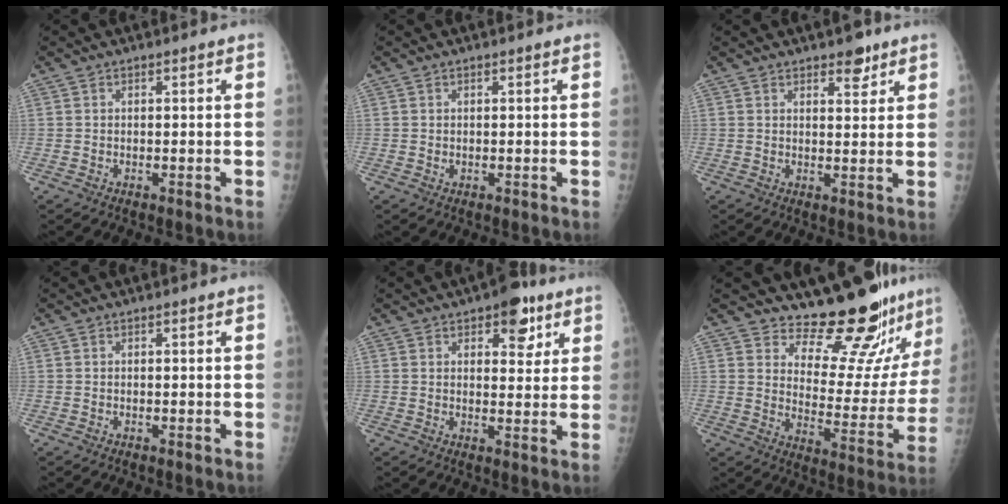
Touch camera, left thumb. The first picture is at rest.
{"total": 0.6, "force": [0.3, 0.4, 0.2], "torque": [-0.001, -0.002, 0.005]}
{"total": 4.0, "force": [2.8, 1.9, 2.1], "torque": [-0.010, -0.017, 0.040]}
{"total": 0.0}
{"total": 7.6, "force": [4.2, 4.1, 4.8], "torque": [-0.029, -0.016, 0.051]}
{"total": 16.7, "force": [15.6, 3.5, 4.8], "torque": [-0.019, -0.164, 0.205]}